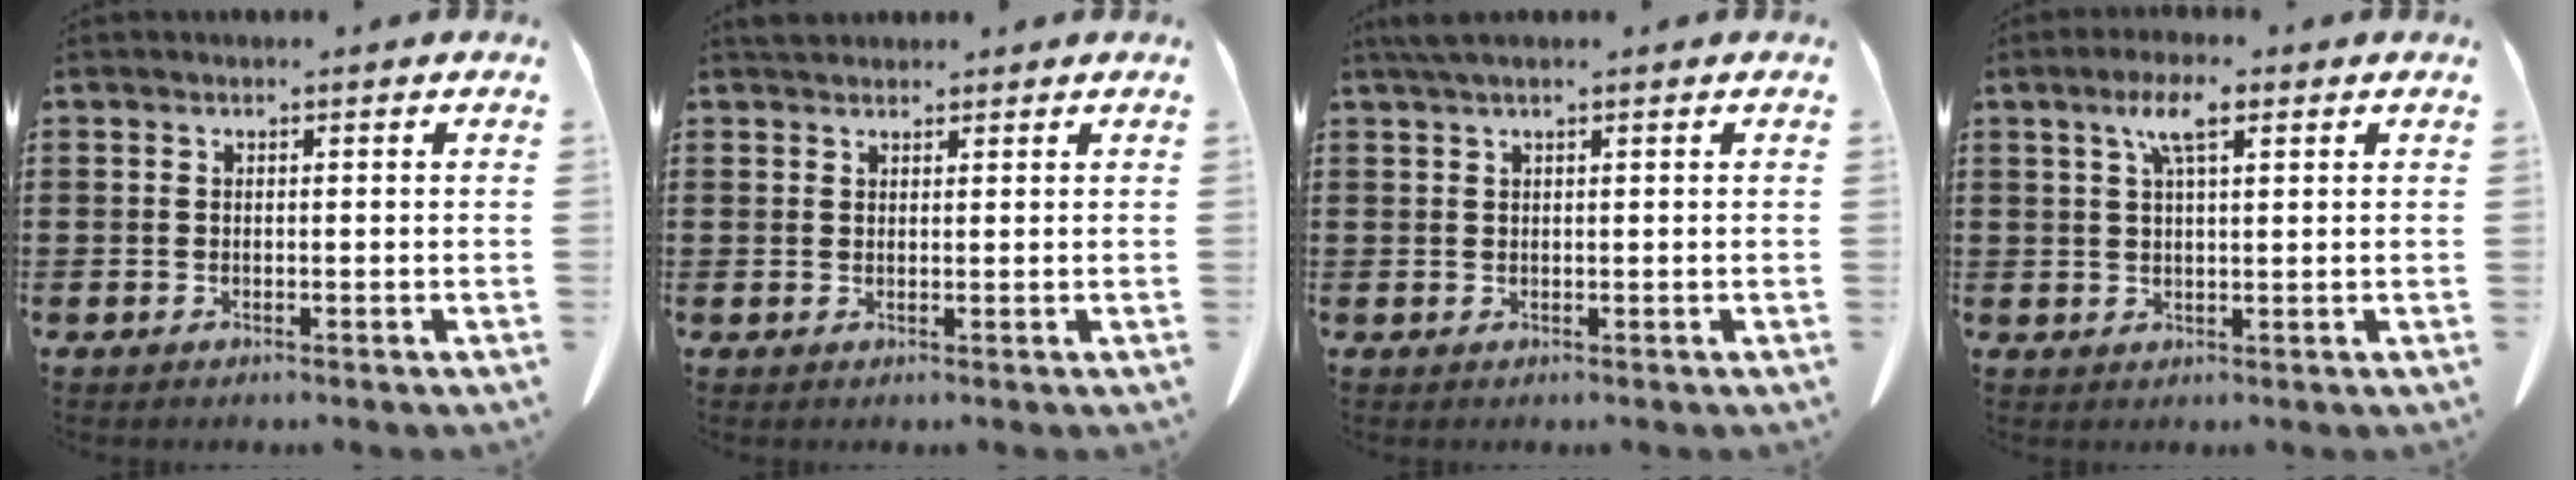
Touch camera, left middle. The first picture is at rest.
{"total": 1.8, "force": [1.7, 0.6, 0.3], "torque": [-0.011, 0.003, 0.034]}
{"total": 1.8, "force": [1.2, 0.1, 1.2], "torque": [-0.026, 0.000, 0.023]}
{"total": 5.3, "force": [2.8, 1.3, 4.3], "torque": [-0.093, 0.009, 0.048]}